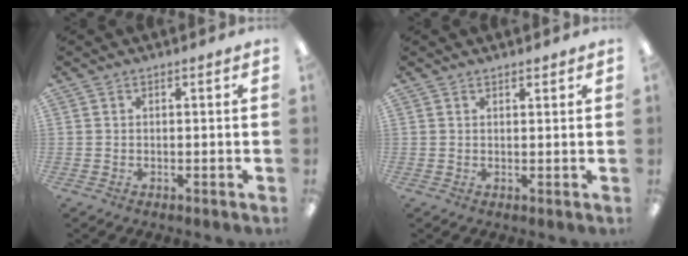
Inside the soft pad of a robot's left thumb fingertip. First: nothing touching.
{"total": 1.2, "force": [1.1, 0.4, 0.2], "torque": [0.005, -0.004, 0.019]}